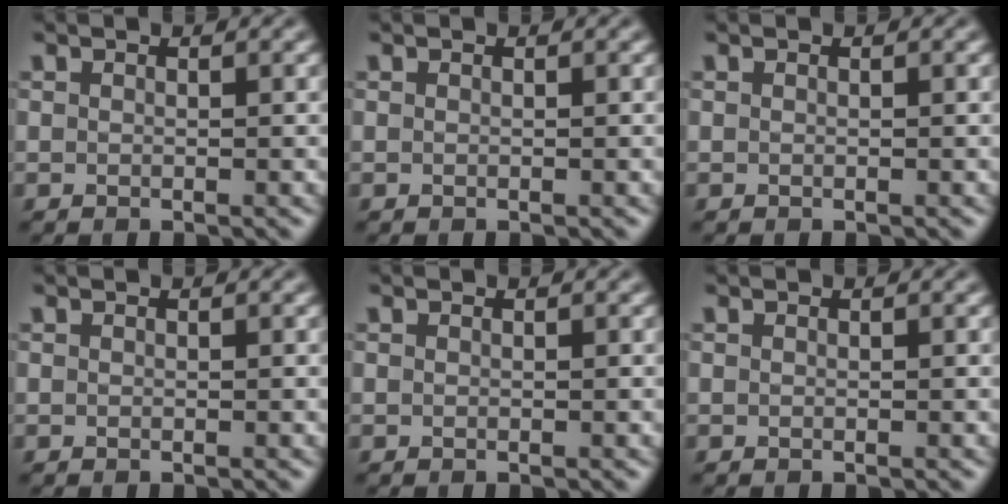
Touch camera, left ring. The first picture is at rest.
{"total": 0.0}
{"total": 0.0}
{"total": 0.0}
{"total": 0.0}
{"total": 0.0}